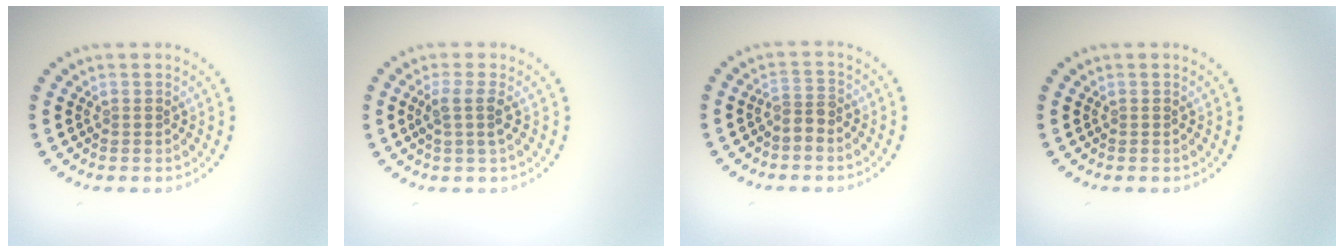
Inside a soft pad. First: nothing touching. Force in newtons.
{"total": 1.9, "press": 1.6, "slide": 1.1}
{"total": 1.9, "press": 1.3, "slide": 1.3}
{"total": 0.0}